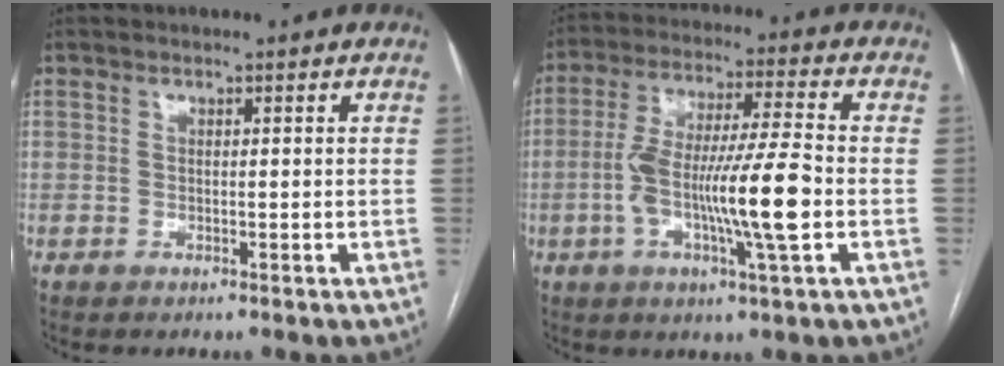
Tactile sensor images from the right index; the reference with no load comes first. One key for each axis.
{"total": 13.9, "fx": -2.9, "fy": 0.5, "fz": 13.6, "tx": -0.254, "ty": 0.000, "tz": -0.056}